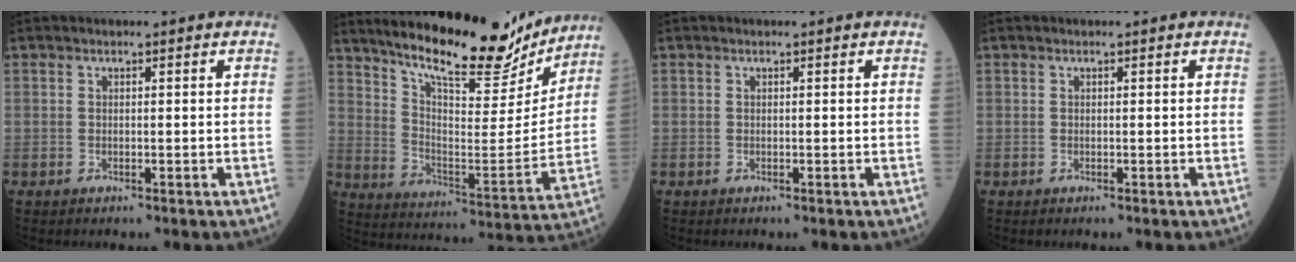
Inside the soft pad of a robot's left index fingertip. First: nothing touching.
{"total": 20.2, "force": [17.6, 3.9, 9.1], "torque": [-0.147, -0.024, 0.265]}
{"total": 0.0}
{"total": 0.0}